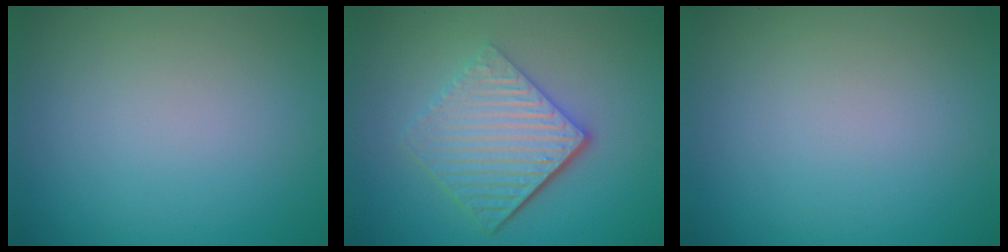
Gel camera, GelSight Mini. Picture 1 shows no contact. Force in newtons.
{"total": 5.9, "press": 4.0, "slide": 4.3}
{"total": 0.0}